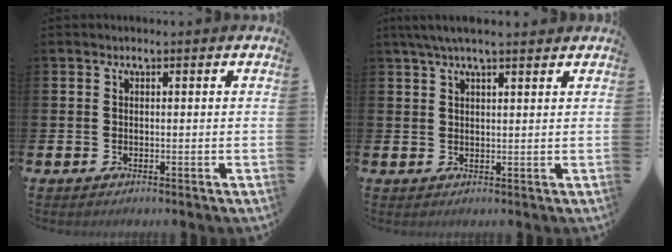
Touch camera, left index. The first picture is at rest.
{"total": 3.7, "force": [3.0, 0.5, 2.2], "torque": [-0.044, 0.000, 0.054]}